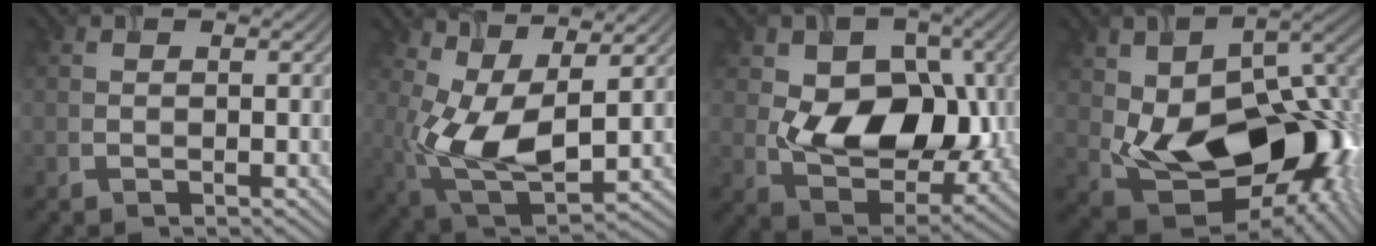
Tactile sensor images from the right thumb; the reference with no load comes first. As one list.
[{"total": 10.6, "force": [2.1, 5.0, 9.1], "torque": [-0.199, -0.008, 0.043]}, {"total": 10.2, "force": [0.8, 7.4, 7.0], "torque": [-0.121, -0.017, 0.010]}, {"total": 17.3, "force": [-2.1, 10.9, 13.3], "torque": [-0.199, -0.032, -0.022]}]